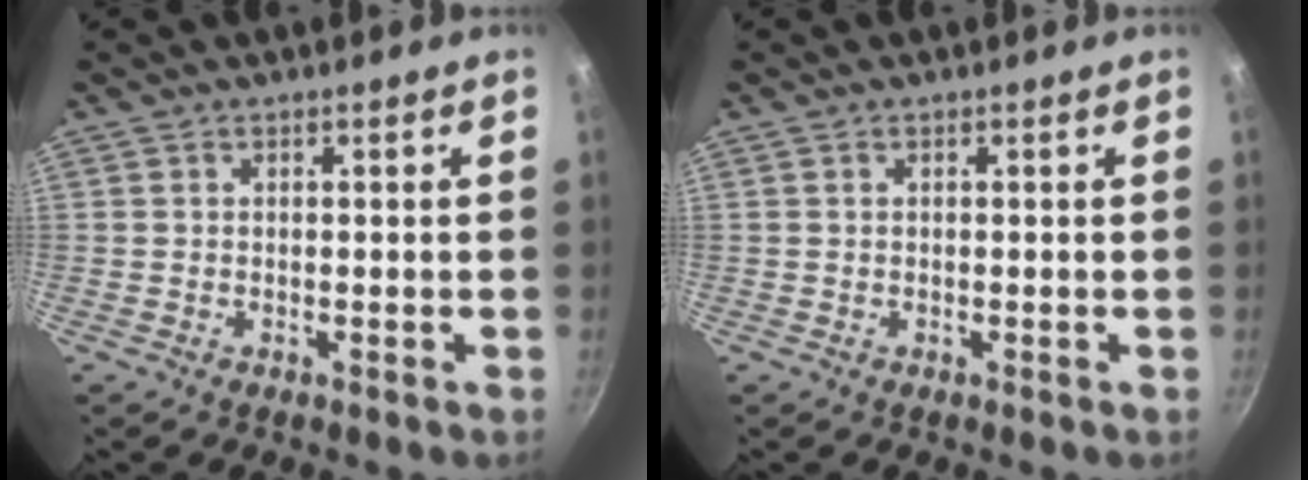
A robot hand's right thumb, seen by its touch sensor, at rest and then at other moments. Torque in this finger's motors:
{"motor_torque": [0.00, 0.00, 0.01, -0.01, 0.01]}